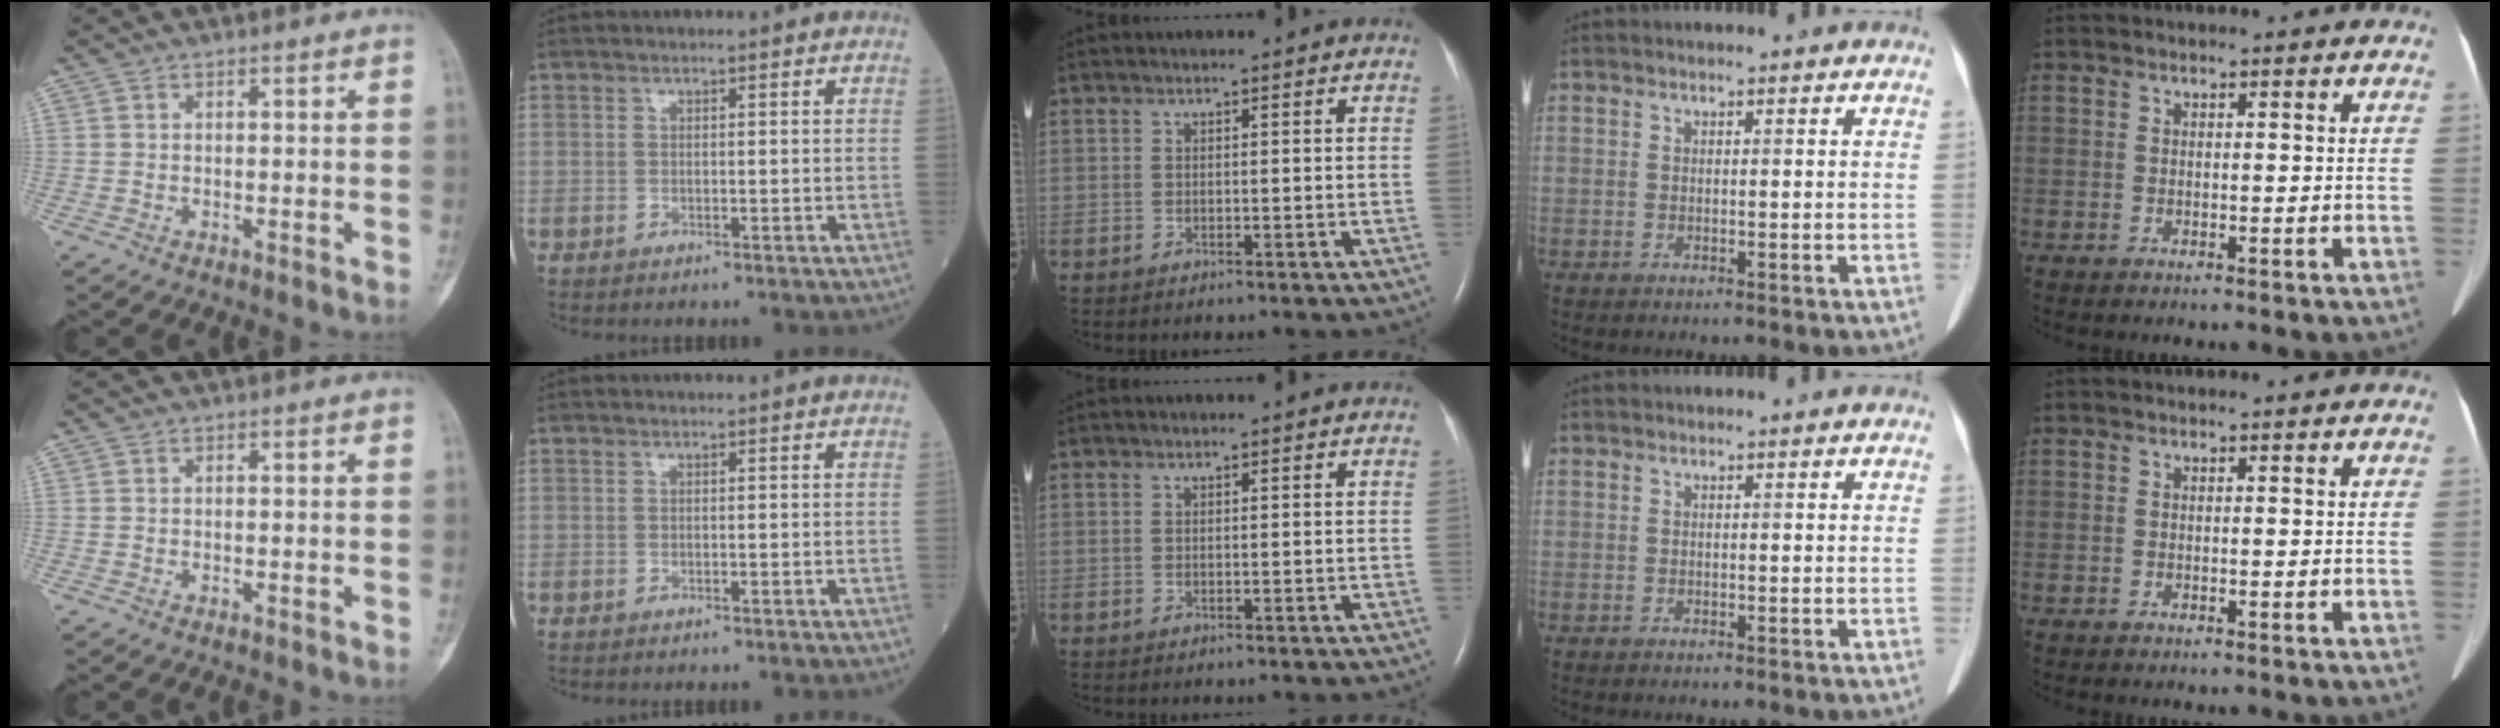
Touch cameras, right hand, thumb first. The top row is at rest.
{}